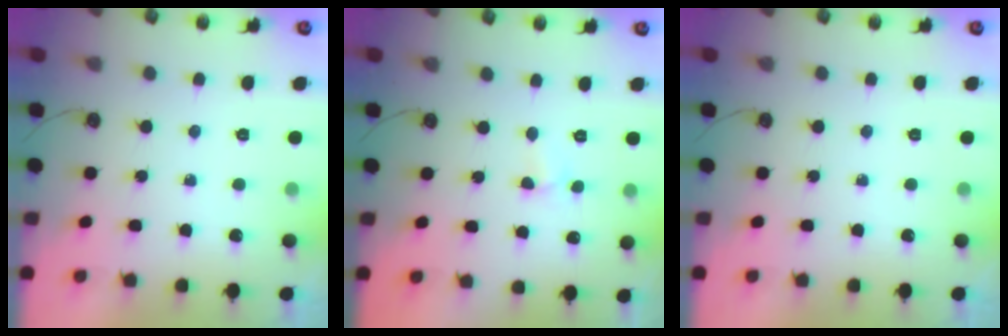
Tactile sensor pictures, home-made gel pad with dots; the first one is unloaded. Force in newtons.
{"total": 2.4, "press": 2.4, "slide": 0.4}
{"total": 0.0}